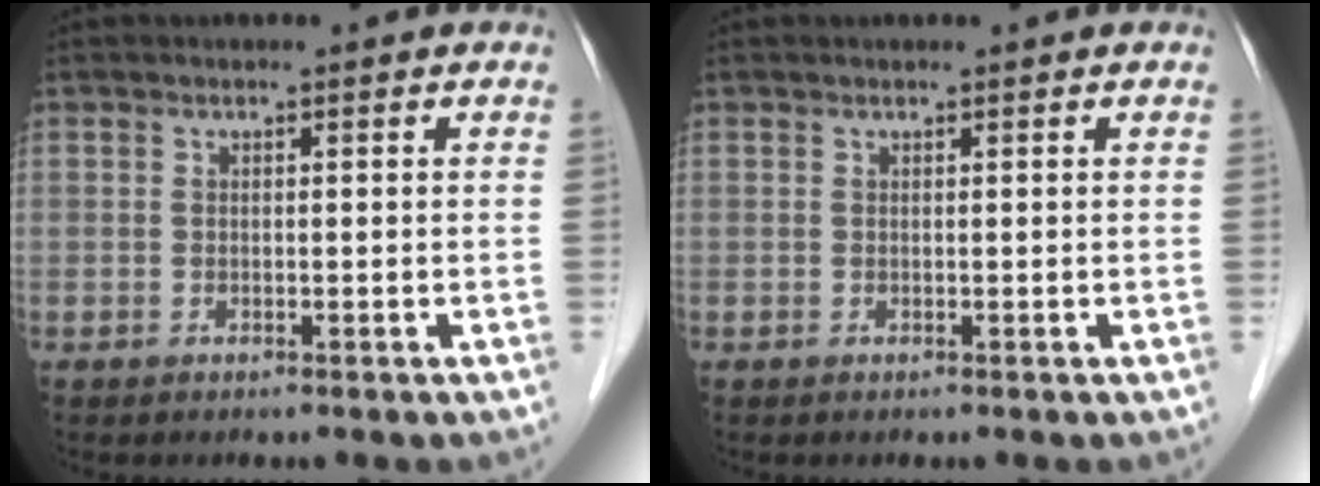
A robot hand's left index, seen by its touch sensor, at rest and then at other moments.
{"total": 1.1, "force": [1.0, -0.1, 0.3], "torque": [-0.010, 0.014, 0.019]}